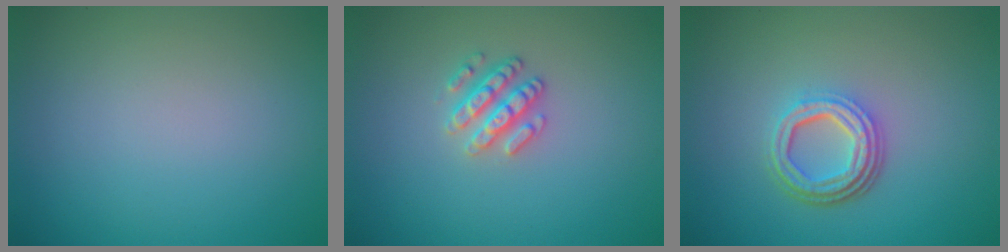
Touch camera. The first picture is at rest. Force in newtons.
{"total": 2.5, "press": 2.4, "slide": 0.6}
{"total": 4.3, "press": 3.3, "slide": 2.9}